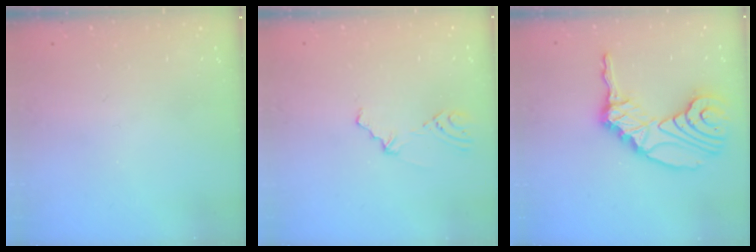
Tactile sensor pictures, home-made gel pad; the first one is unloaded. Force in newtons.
{"total": 2.3, "press": 1.2, "slide": 1.9}
{"total": 18.1, "press": 17.3, "slide": 5.3}